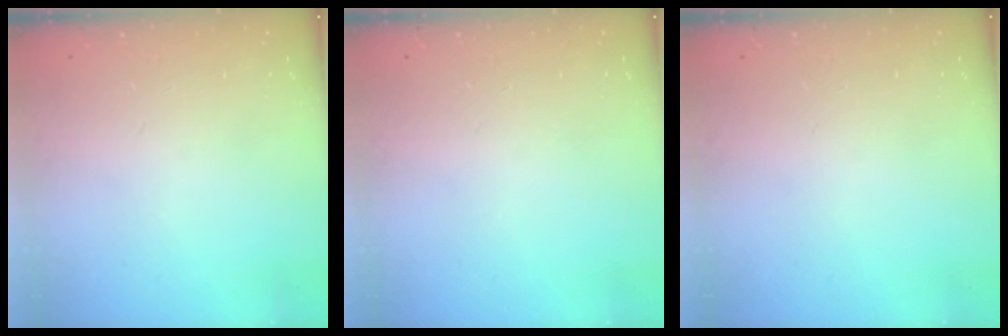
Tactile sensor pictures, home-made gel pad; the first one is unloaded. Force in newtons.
{"total": 0.0}
{"total": 0.0}